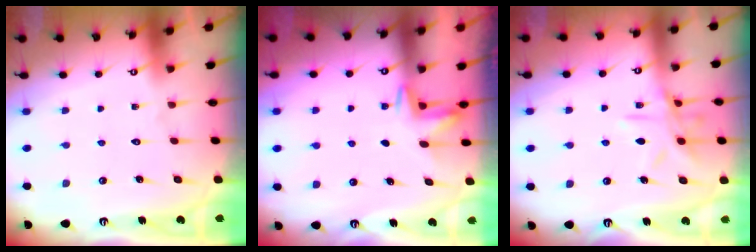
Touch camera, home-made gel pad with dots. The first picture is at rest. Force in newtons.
{"total": 3.2, "press": 3.2, "slide": 0.5}
{"total": 10.8, "press": 10.8, "slide": 0.8}